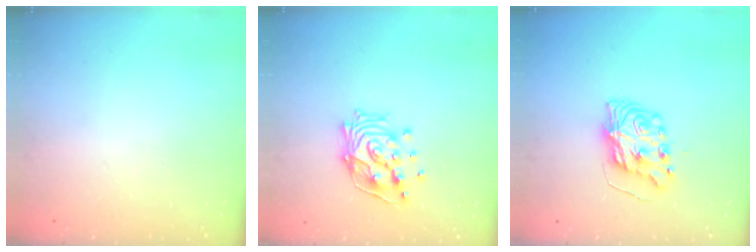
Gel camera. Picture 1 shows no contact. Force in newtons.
{"total": 14.4, "press": 14.3, "slide": 1.7}
{"total": 8.9, "press": 8.9, "slide": 0.9}